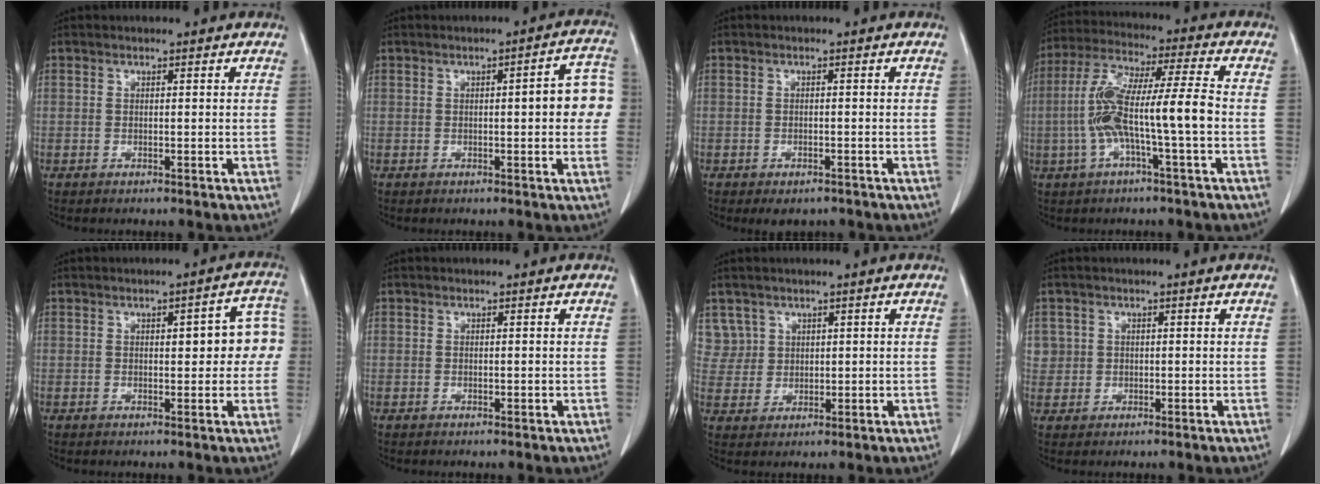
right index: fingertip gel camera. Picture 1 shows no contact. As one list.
[{"total": 7.2, "force": [0.2, 1.6, 7.0], "torque": [-0.078, 0.023, -0.002]}, {"total": 3.0, "force": [-2.3, 1.5, 1.2], "torque": [-0.012, -0.001, -0.025]}, {"total": 11.9, "force": [-2.1, 0.4, 11.7], "torque": [-0.236, 0.025, -0.043]}, {"total": 7.9, "force": [0.9, 2.8, 7.4], "torque": [-0.077, 0.030, 0.009]}, {"total": 0.0}, {"total": 4.2, "force": [2.4, 3.4, -0.5], "torque": [0.025, 0.007, 0.050]}, {"total": 2.3, "force": [0.7, 2.2, -0.1], "torque": [0.022, 0.005, 0.012]}]